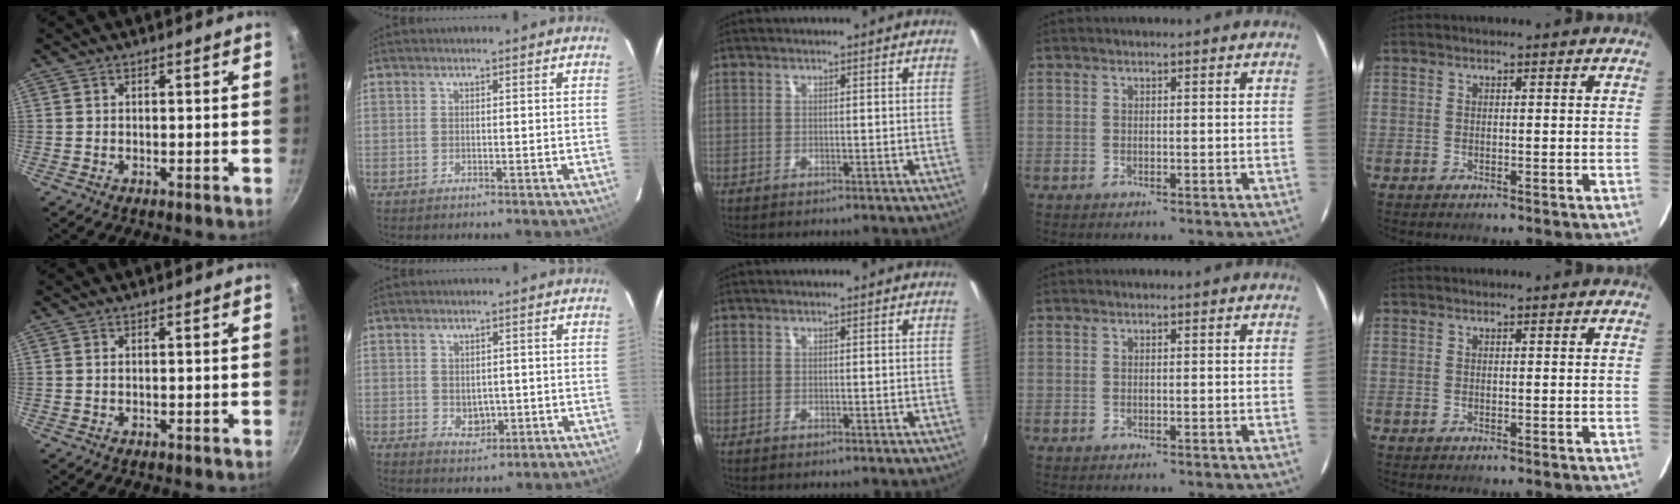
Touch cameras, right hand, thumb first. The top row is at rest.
{"index": {"total": 3.4, "force": [-0.2, 2.8, 1.9], "torque": [-0.031, -0.001, 0.005]}}